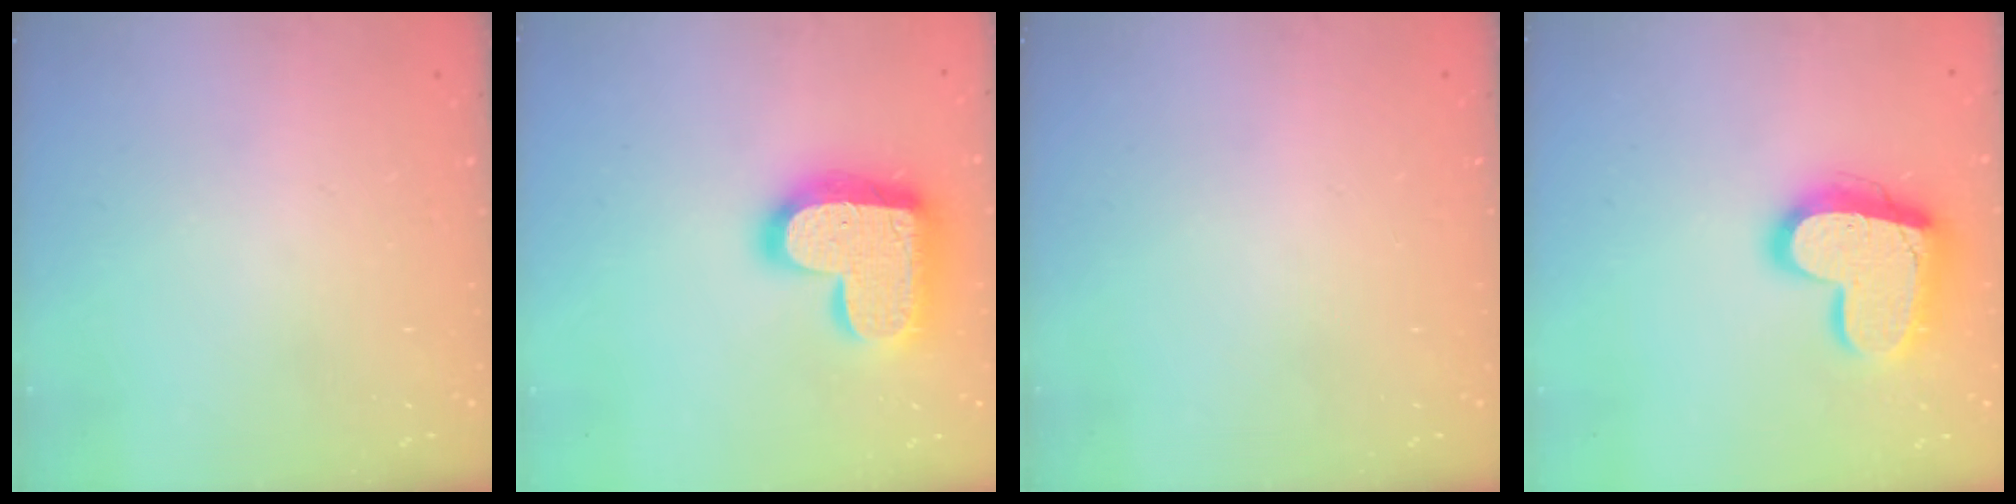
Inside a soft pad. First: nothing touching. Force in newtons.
{"total": 22.2, "press": 22.1, "slide": 1.5}
{"total": 0.0}
{"total": 18.1, "press": 18.1, "slide": 1.6}